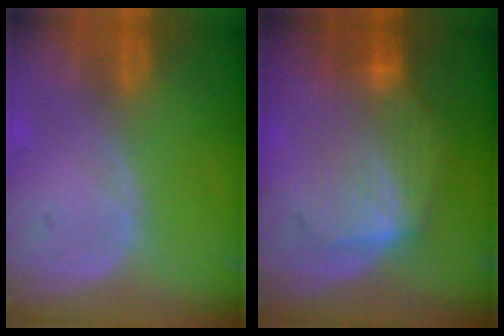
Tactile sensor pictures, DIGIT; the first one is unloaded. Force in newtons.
{"total": 7.5, "press": 7.3, "slide": 1.7}